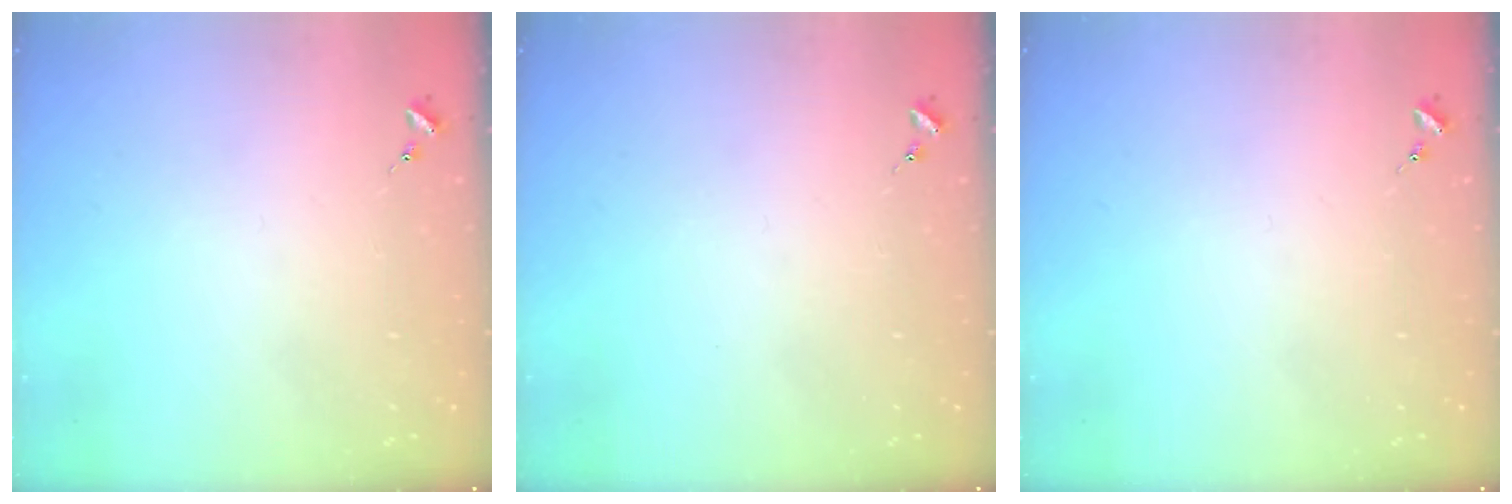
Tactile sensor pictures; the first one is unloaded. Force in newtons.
{"total": 0.0}
{"total": 0.0}